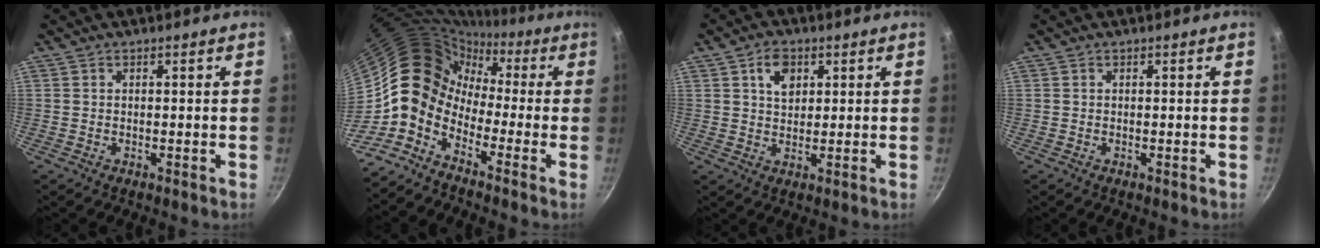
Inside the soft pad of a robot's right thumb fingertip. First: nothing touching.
{"total": 10.0, "force": [-3.7, 7.8, 5.0], "torque": [-0.050, 0.046, -0.104]}
{"total": 5.0, "force": [1.9, 3.3, 3.2], "torque": [-0.039, -0.006, 0.031]}
{"total": 0.0}